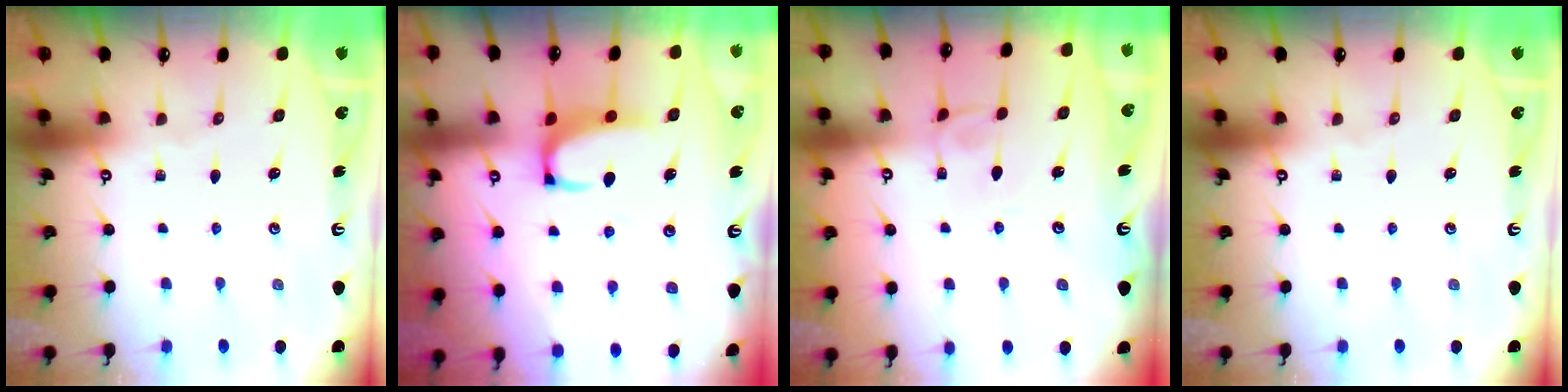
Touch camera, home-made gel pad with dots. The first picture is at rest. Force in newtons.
{"total": 2.5, "press": 2.4, "slide": 0.8}
{"total": 2.9, "press": 2.9, "slide": 0.3}
{"total": 0.0}